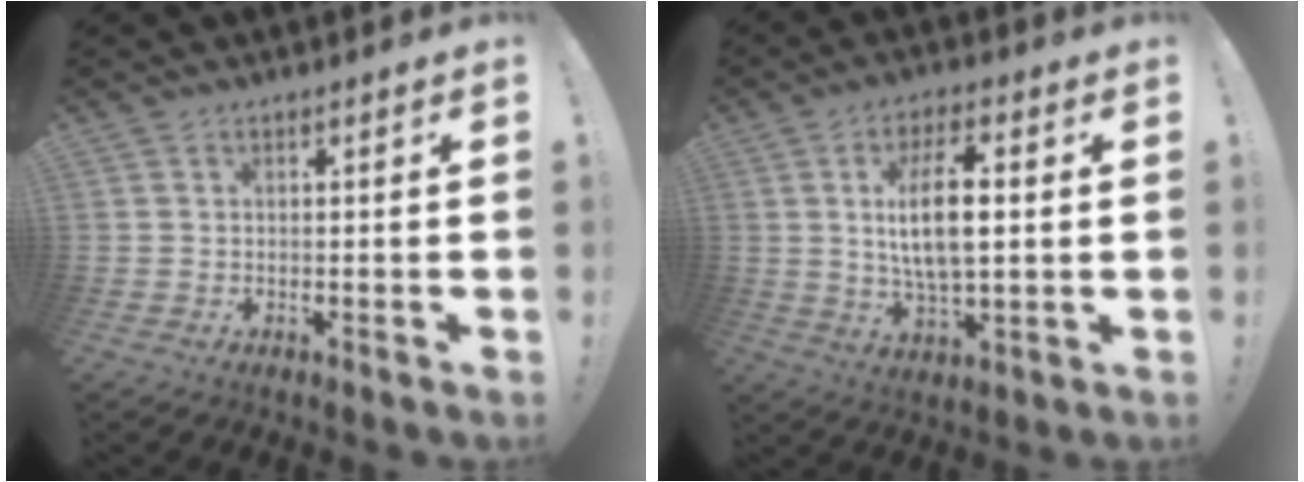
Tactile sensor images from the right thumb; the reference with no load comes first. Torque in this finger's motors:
{"motor_torque": [-0.32, 0.96, 0.81, 0.70, 0.10]}